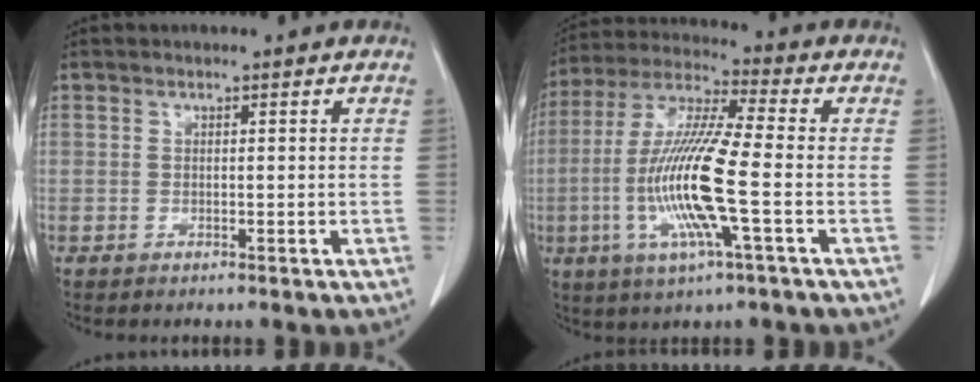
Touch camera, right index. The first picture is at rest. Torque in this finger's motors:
{"motor_torque": [1.87, -0.27, 0.57, 0.15]}